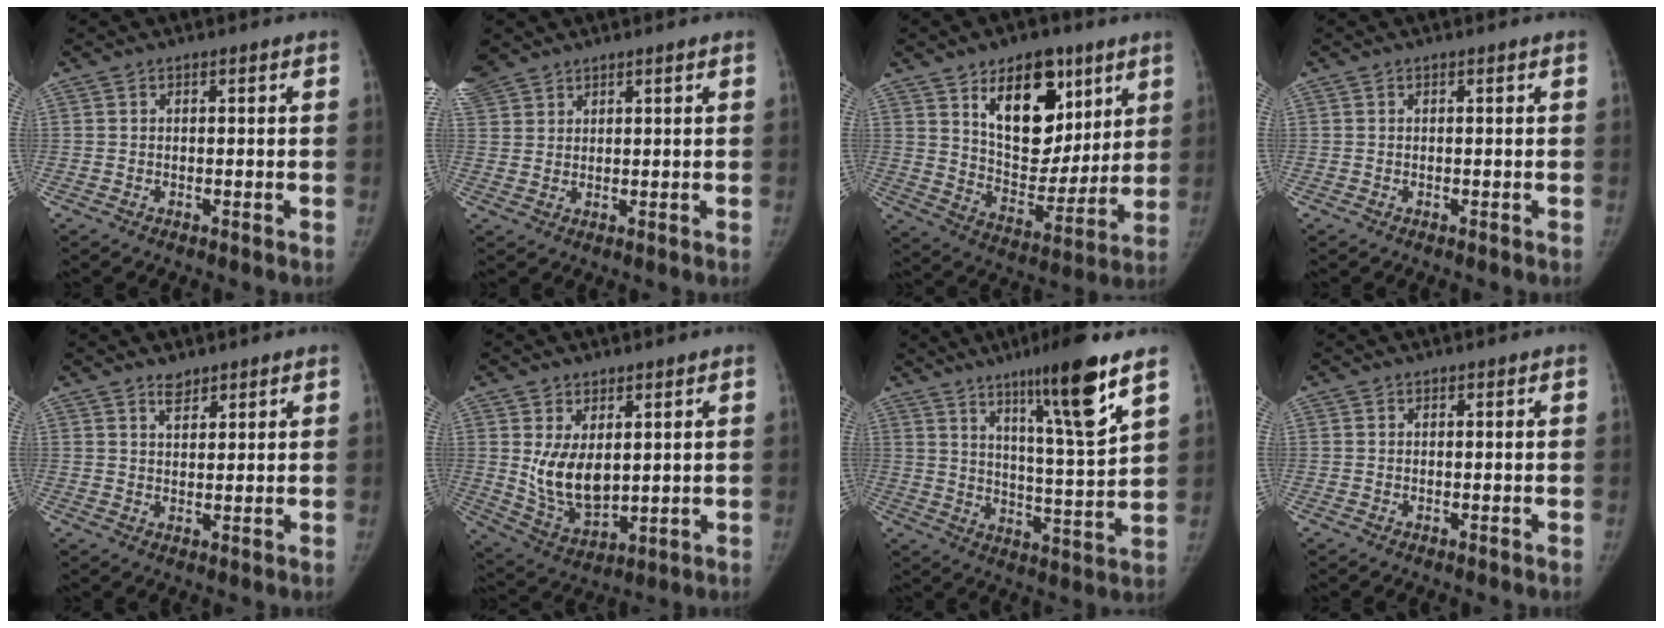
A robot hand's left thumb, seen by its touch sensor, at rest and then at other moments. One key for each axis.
{"total": 7.0, "fx": 5.0, "fy": 4.5, "fz": 1.7, "tx": -0.041, "ty": 0.010, "tz": 0.109}
{"total": 18.2, "fx": 9.0, "fy": 10.9, "fz": 11.4, "tx": -0.109, "ty": -0.056, "tz": 0.153}
{"total": 0.0}
{"total": 2.6, "fx": 2.1, "fy": 1.2, "fz": 0.8, "tx": 0.002, "ty": -0.017, "tz": 0.035}
{"total": 10.1, "fx": 2.2, "fy": 6.4, "fz": 7.5, "tx": -0.108, "ty": -0.029, "tz": 0.062}
{"total": 15.7, "fx": 9.3, "fy": 0.9, "fz": 12.6, "tx": -0.194, "ty": -0.058, "tz": 0.150}
{"total": 0.0}